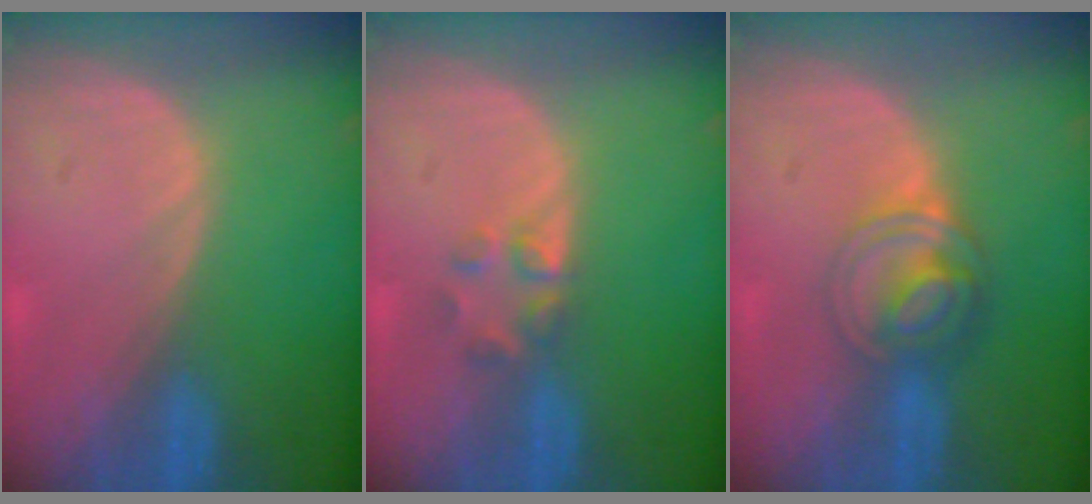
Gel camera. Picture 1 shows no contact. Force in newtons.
{"total": 2.6, "press": 2.6, "slide": 0.2}
{"total": 6.3, "press": 5.5, "slide": 3.2}